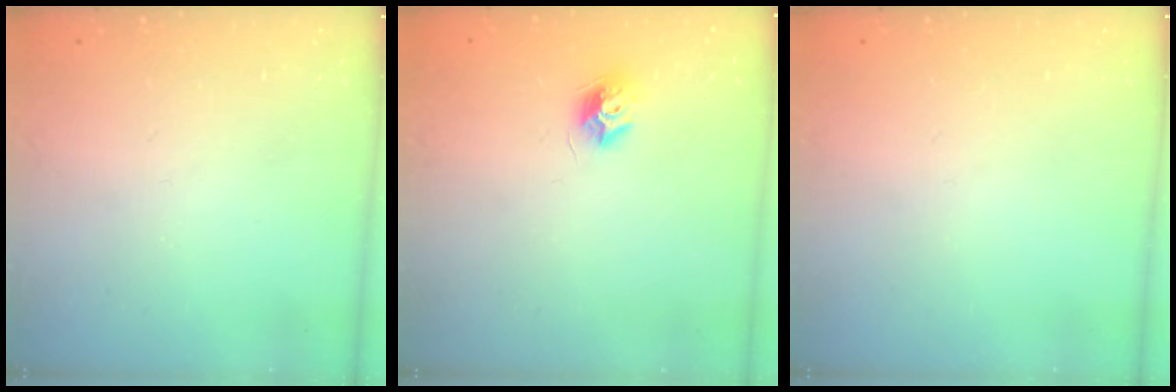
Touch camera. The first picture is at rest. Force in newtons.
{"total": 7.9, "press": 7.9, "slide": 0.4}
{"total": 0.0}